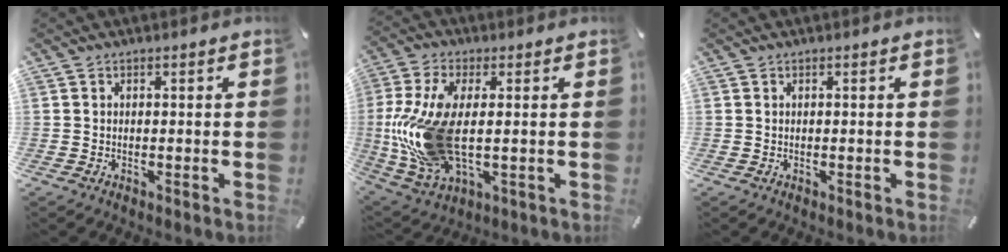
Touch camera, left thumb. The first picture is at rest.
{"total": 17.5, "force": [0.3, 8.9, 15.1], "torque": [-0.338, -0.023, 0.006]}
{"total": 0.0}